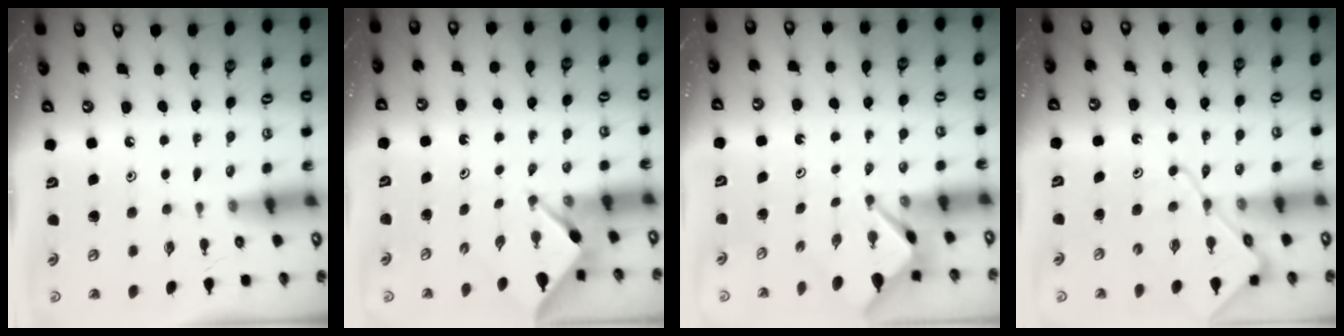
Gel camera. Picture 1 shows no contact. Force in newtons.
{"total": 3.2, "press": 3.2, "slide": 0.3}
{"total": 3.1, "press": 3.1, "slide": 0.3}
{"total": 11.7, "press": 11.6, "slide": 1.1}